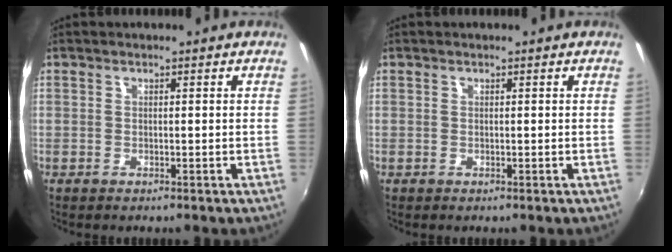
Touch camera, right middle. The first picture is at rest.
{"total": 0.0}